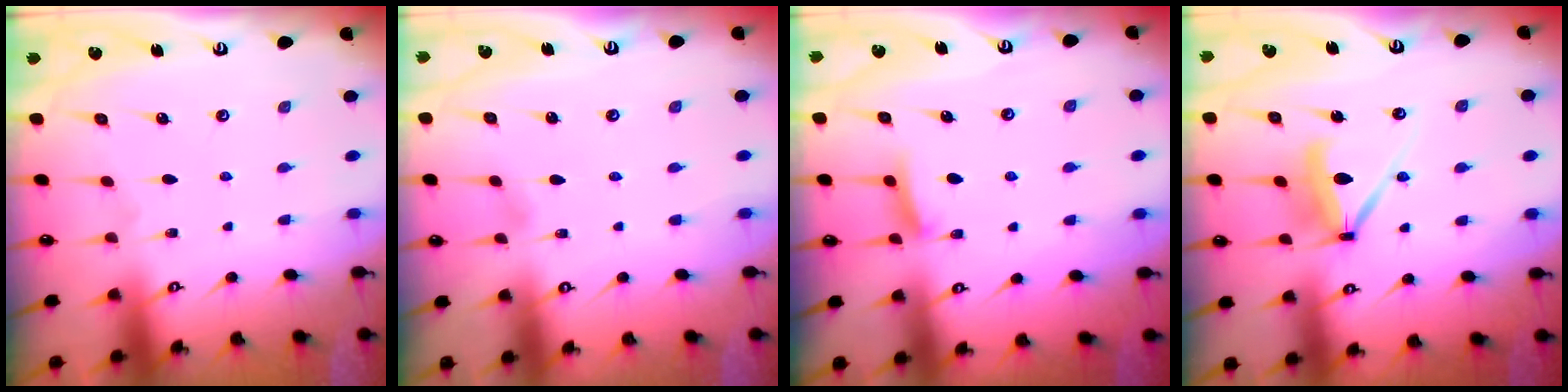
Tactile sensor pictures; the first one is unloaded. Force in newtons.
{"total": 1.4, "press": 1.4, "slide": 0.1}
{"total": 5.9, "press": 5.8, "slide": 0.7}
{"total": 11.1, "press": 11.1, "slide": 0.6}